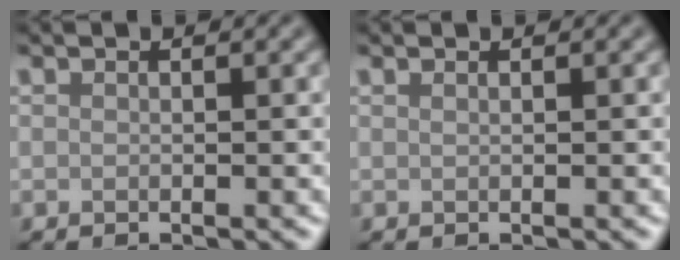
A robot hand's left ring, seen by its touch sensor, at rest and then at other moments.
{"total": 0.6, "force": [0.4, 0.2, 0.3], "torque": [-0.002, -0.002, 0.000]}